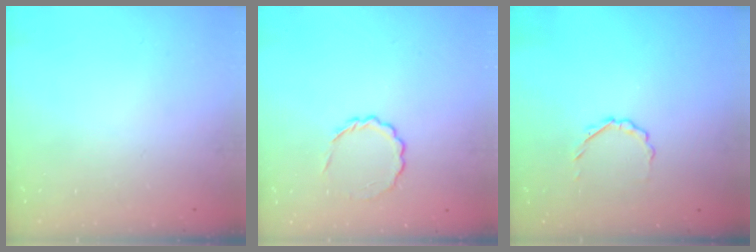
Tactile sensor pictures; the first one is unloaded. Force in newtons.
{"total": 5.8, "press": 5.5, "slide": 1.9}
{"total": 2.1, "press": 2.0, "slide": 0.8}